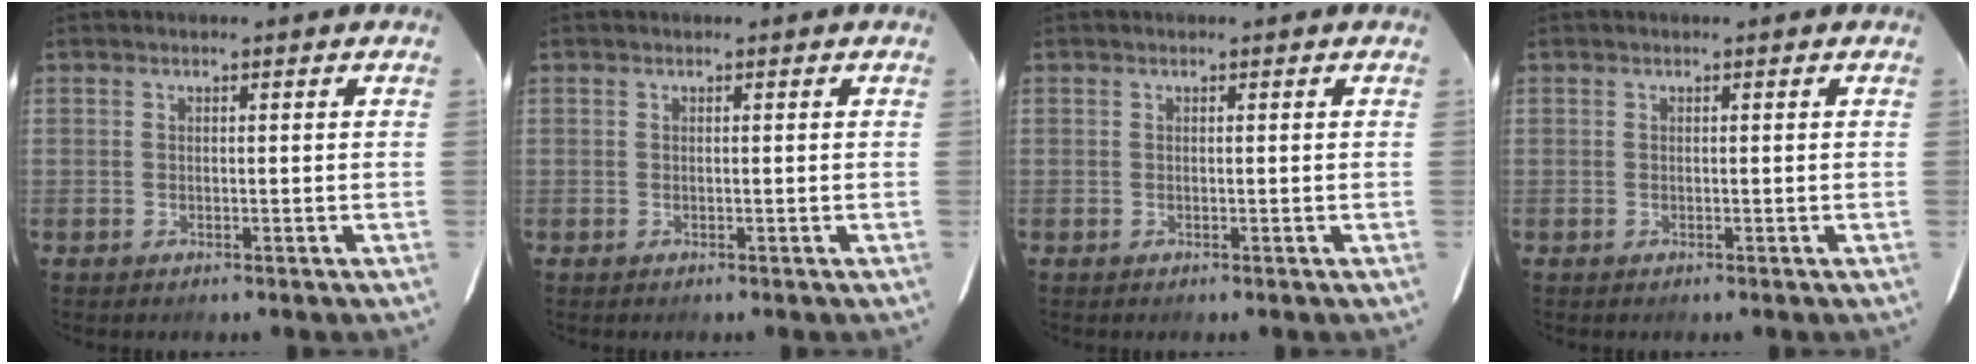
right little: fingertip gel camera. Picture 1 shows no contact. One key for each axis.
{"total": 0.0}
{"total": 0.0}
{"total": 0.0}